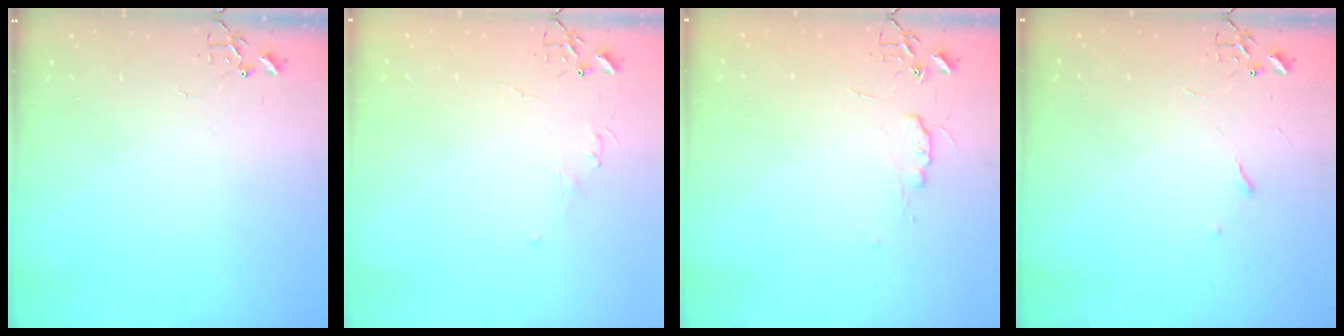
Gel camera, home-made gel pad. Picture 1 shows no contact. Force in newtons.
{"total": 4.0, "press": 3.9, "slide": 0.6}
{"total": 5.6, "press": 5.5, "slide": 0.7}
{"total": 2.9, "press": 2.8, "slide": 0.5}